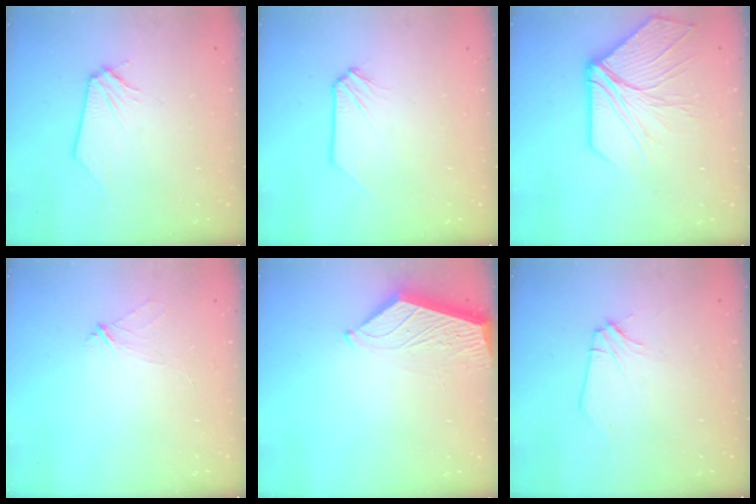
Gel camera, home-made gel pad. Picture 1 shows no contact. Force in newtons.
{"total": 0.0}
{"total": 11.4, "press": 11.3, "slide": 1.2}
{"total": 2.4, "press": 2.4, "slide": 0.5}
{"total": 4.0, "press": 4.0, "slide": 0.5}
{"total": 2.2, "press": 2.2, "slide": 0.3}